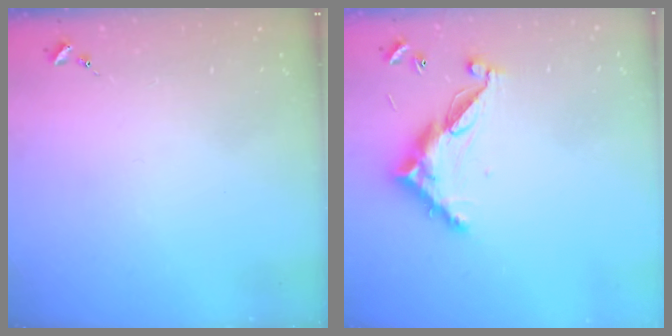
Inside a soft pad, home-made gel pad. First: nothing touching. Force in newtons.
{"total": 11.5, "press": 11.5, "slide": 0.4}